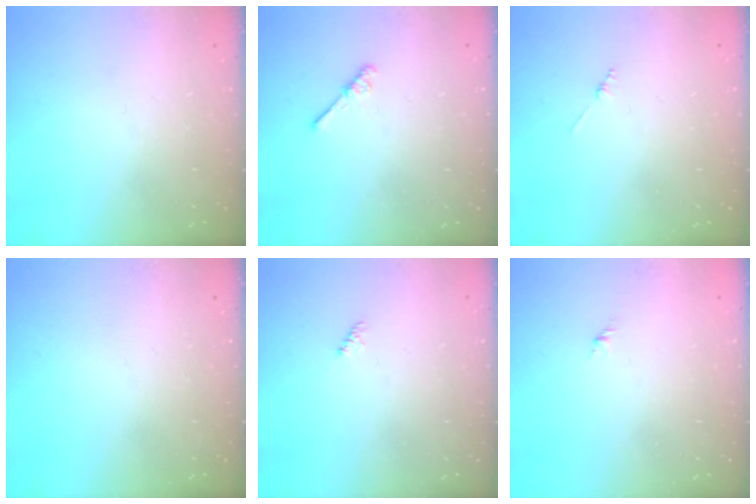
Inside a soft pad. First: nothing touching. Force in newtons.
{"total": 4.2, "press": 4.2, "slide": 0.6}
{"total": 0.8, "press": 0.8, "slide": 0.2}
{"total": 0.0}
{"total": 1.1, "press": 1.1, "slide": 0.3}
{"total": 1.6, "press": 1.5, "slide": 0.6}